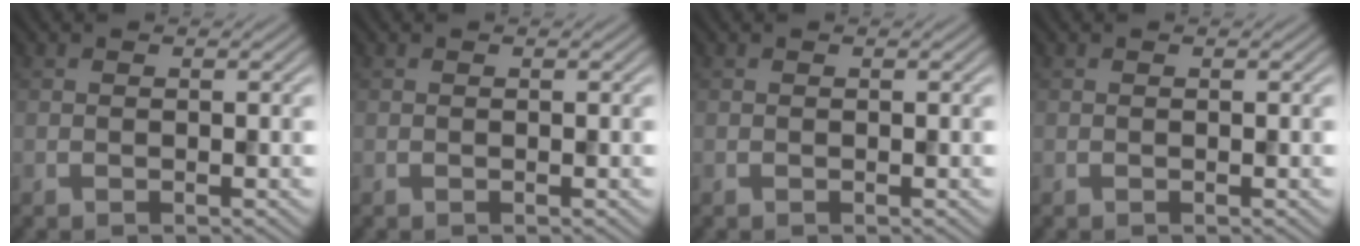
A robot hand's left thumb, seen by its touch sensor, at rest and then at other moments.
{"total": 0.0}
{"total": 0.0}
{"total": 0.0}